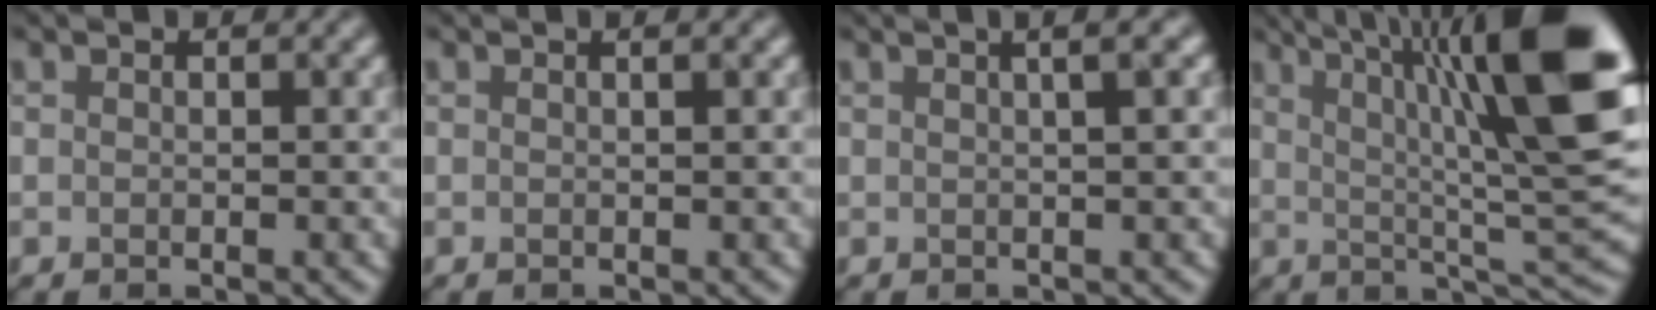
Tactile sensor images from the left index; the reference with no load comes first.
{"total": 2.1, "force": [1.0, 1.1, 1.5], "torque": [0.007, 0.009, -0.011]}
{"total": 5.2, "force": [2.3, 2.3, 4.0], "torque": [-0.013, 0.043, 0.002]}
{"total": 14.2, "force": [4.1, 3.3, 13.2], "torque": [-0.180, 0.011, 0.073]}